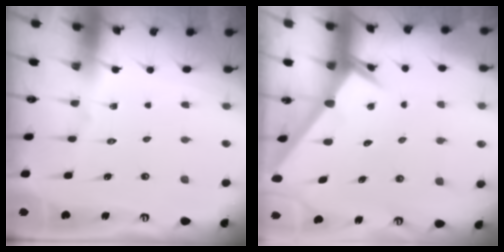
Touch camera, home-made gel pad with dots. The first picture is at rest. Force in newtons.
{"total": 2.3, "press": 2.3, "slide": 0.1}